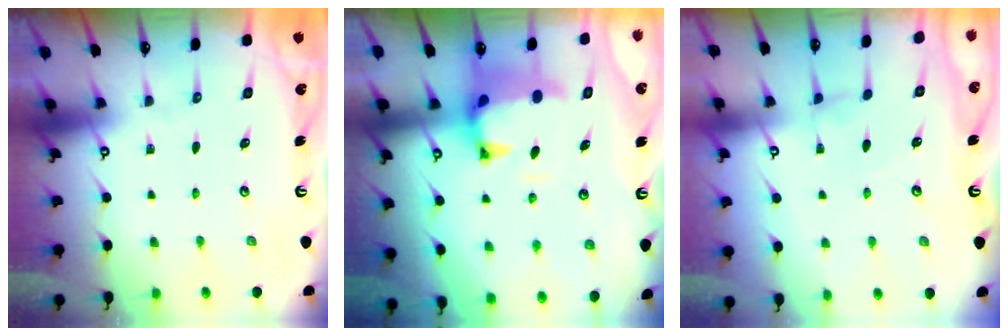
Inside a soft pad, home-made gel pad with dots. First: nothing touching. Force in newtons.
{"total": 1.6, "press": 1.0, "slide": 1.3}
{"total": 2.4, "press": 2.4, "slide": 0.3}